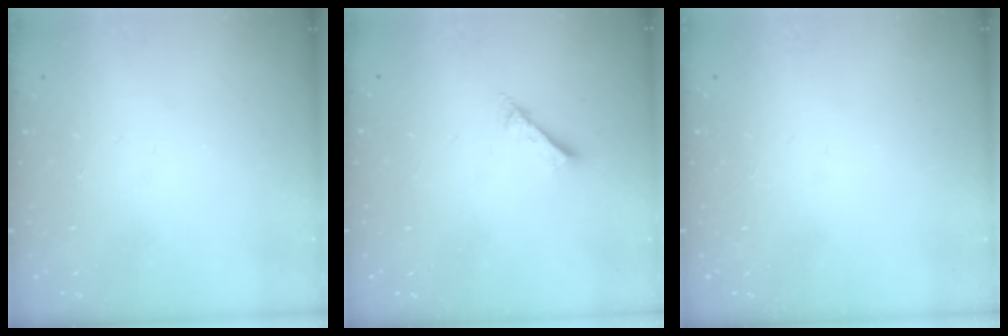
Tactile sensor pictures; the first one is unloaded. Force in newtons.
{"total": 2.8, "press": 2.7, "slide": 0.4}
{"total": 0.0}